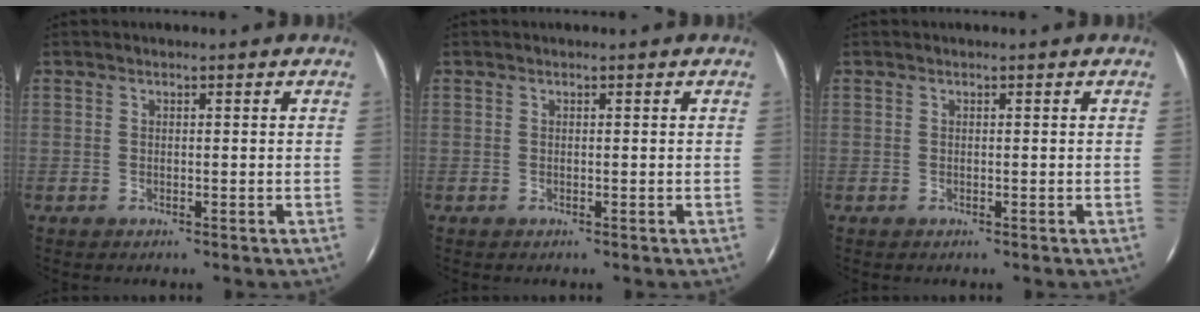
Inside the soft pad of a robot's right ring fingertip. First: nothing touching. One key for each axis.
{"total": 0.0}
{"total": 0.0}